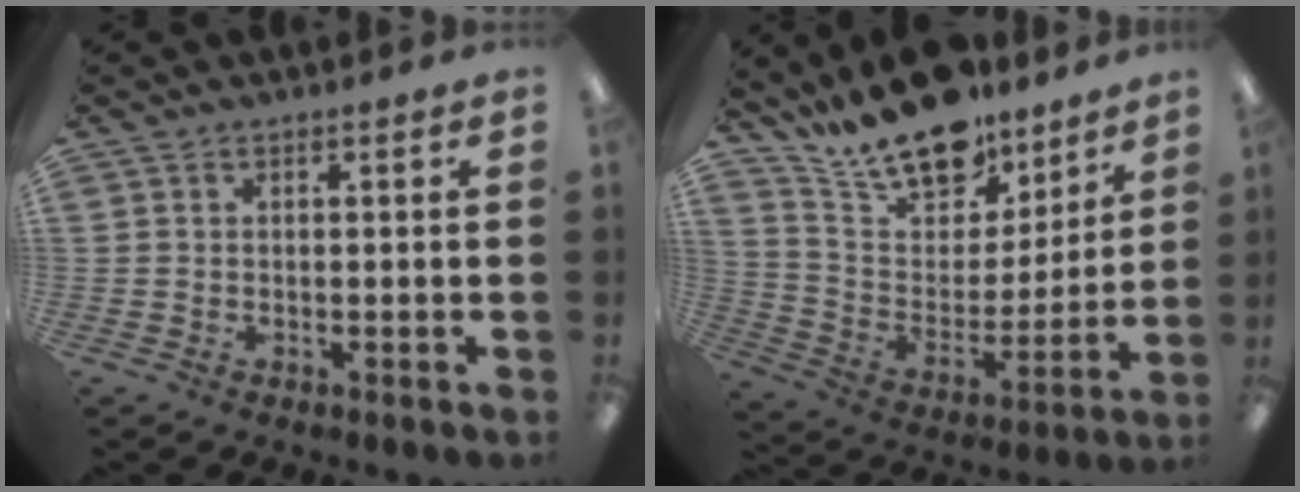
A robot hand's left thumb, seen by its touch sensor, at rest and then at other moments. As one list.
[{"total": 18.3, "force": [15.1, 7.7, 6.9], "torque": [-0.140, -0.104, 0.270]}]